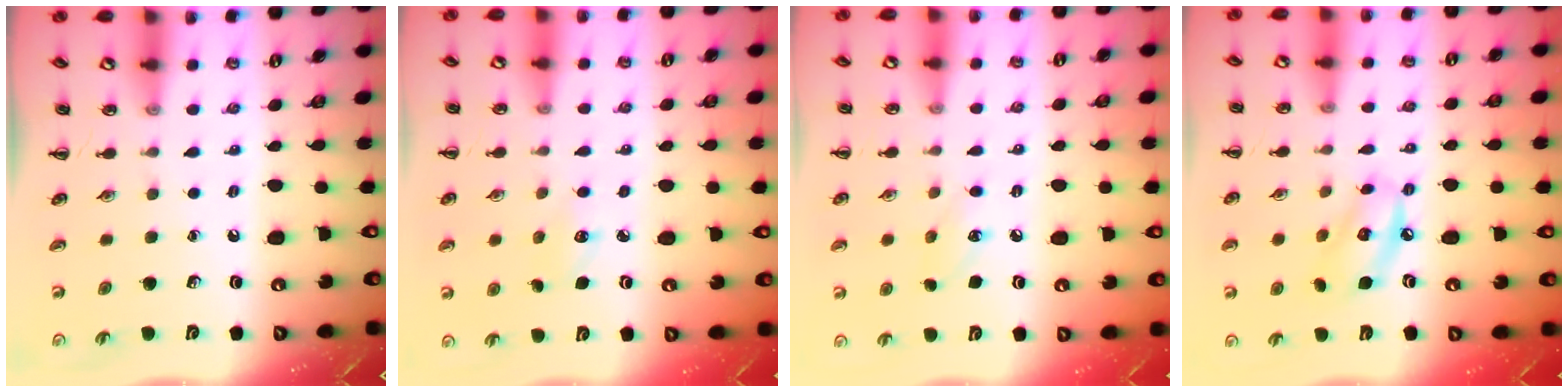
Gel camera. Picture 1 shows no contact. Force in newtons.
{"total": 3.7, "press": 3.6, "slide": 0.9}
{"total": 7.5, "press": 7.3, "slide": 1.9}
{"total": 8.5, "press": 8.3, "slide": 1.8}